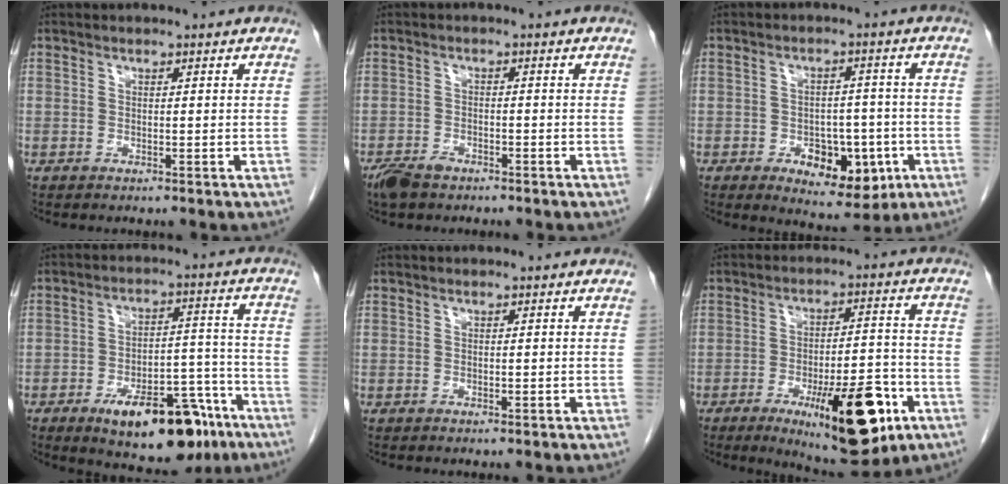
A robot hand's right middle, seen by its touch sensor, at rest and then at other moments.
{"total": 4.1, "force": [-3.1, 1.9, 1.9], "torque": [-0.039, -0.004, -0.052]}
{"total": 8.9, "force": [-3.3, 4.8, 6.7], "torque": [-0.086, 0.005, -0.035]}
{"total": 15.4, "force": [-9.5, 6.1, 10.5], "torque": [-0.125, 0.016, -0.133]}
{"total": 0.0}
{"total": 16.8, "force": [-7.8, 4.5, 14.1], "torque": [-0.175, -0.005, -0.103]}